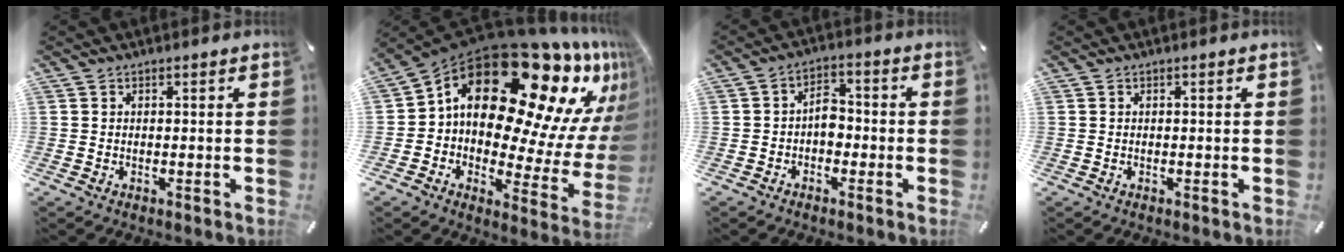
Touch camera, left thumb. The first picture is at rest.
{"total": 24.8, "force": [12.0, 13.3, 17.2], "torque": [-0.248, -0.119, 0.215]}
{"total": 5.1, "force": [-1.3, 3.4, 3.6], "torque": [-0.057, 0.015, -0.027]}
{"total": 0.0}